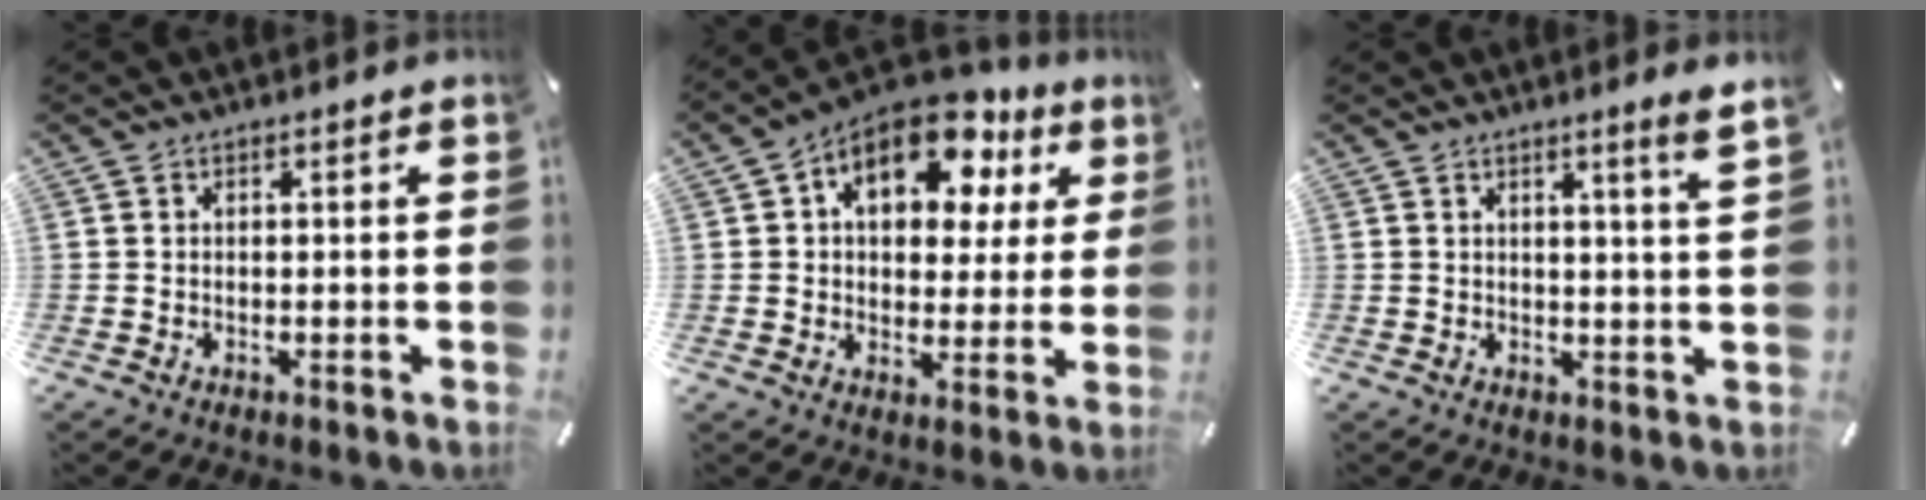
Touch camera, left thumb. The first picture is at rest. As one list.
[{"total": 15.6, "force": [7.5, 9.5, 9.7], "torque": [-0.150, -0.028, 0.130]}, {"total": 4.0, "force": [2.6, -0.5, 3.0], "torque": [-0.046, -0.019, 0.039]}]